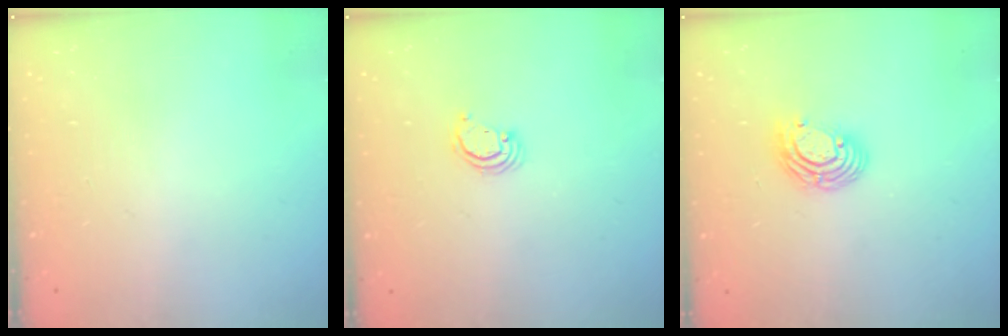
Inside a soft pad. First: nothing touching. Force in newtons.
{"total": 2.6, "press": 2.6, "slide": 0.2}
{"total": 7.9, "press": 7.8, "slide": 1.2}